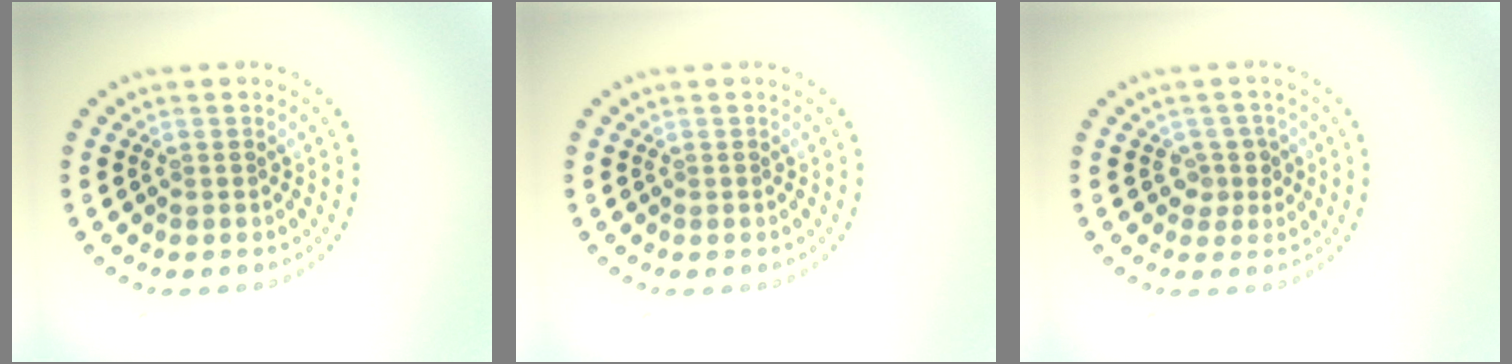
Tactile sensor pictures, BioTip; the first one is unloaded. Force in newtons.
{"total": 0.0}
{"total": 1.9, "press": 1.4, "slide": 1.3}